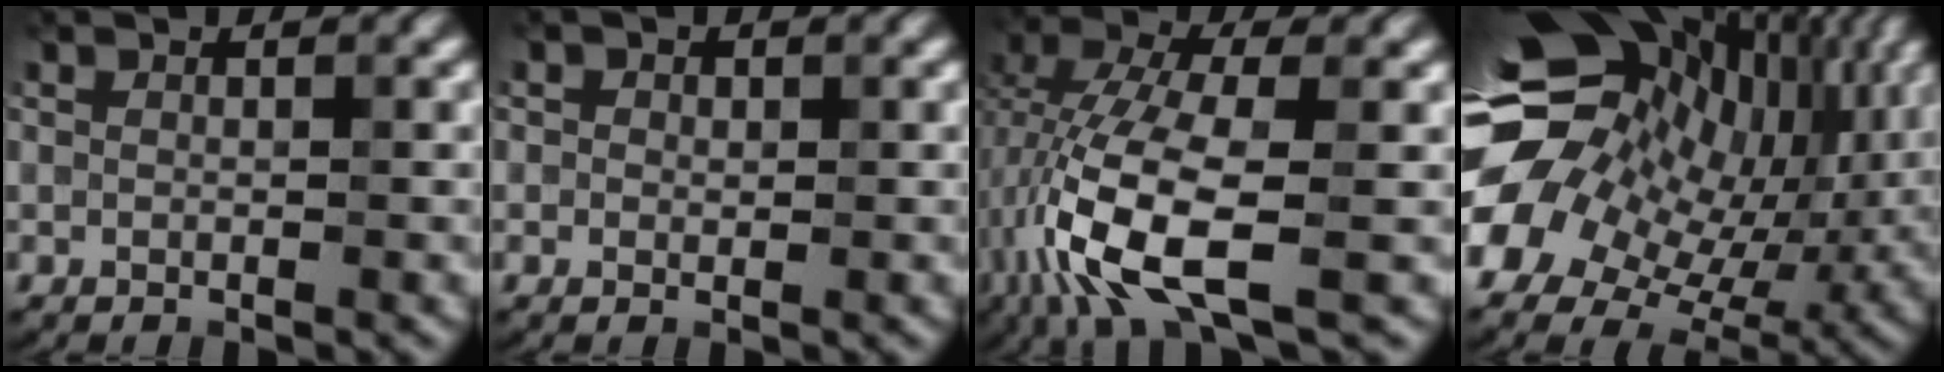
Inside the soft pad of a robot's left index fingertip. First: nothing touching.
{"total": 1.0, "force": [0.3, 0.9, 0.3], "torque": [-0.003, -0.005, 0.000]}
{"total": 9.9, "force": [-2.8, 3.9, 8.6], "torque": [-0.194, -0.002, -0.058]}
{"total": 18.3, "force": [2.7, 12.5, 13.2], "torque": [-0.263, 0.005, 0.066]}